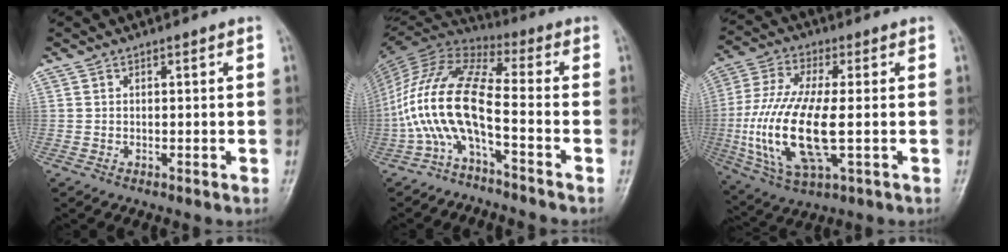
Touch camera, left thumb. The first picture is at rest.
{"total": 13.8, "force": [-5.2, 3.7, 12.2], "torque": [-0.273, 0.073, -0.113]}
{"total": 17.7, "force": [-2.3, 6.5, 16.4], "torque": [-0.358, -0.004, -0.036]}